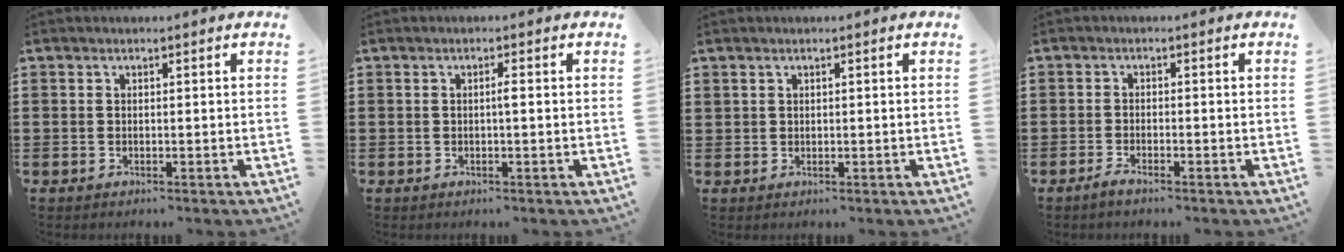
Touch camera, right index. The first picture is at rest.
{"total": 0.8, "force": [-0.2, 0.0, 0.8], "torque": [-0.015, -0.003, -0.002]}
{"total": 0.8, "force": [0.6, 0.5, 0.1], "torque": [-0.005, 0.001, 0.013]}
{"total": 1.4, "force": [-1.2, 0.0, 0.7], "torque": [-0.020, -0.005, -0.024]}